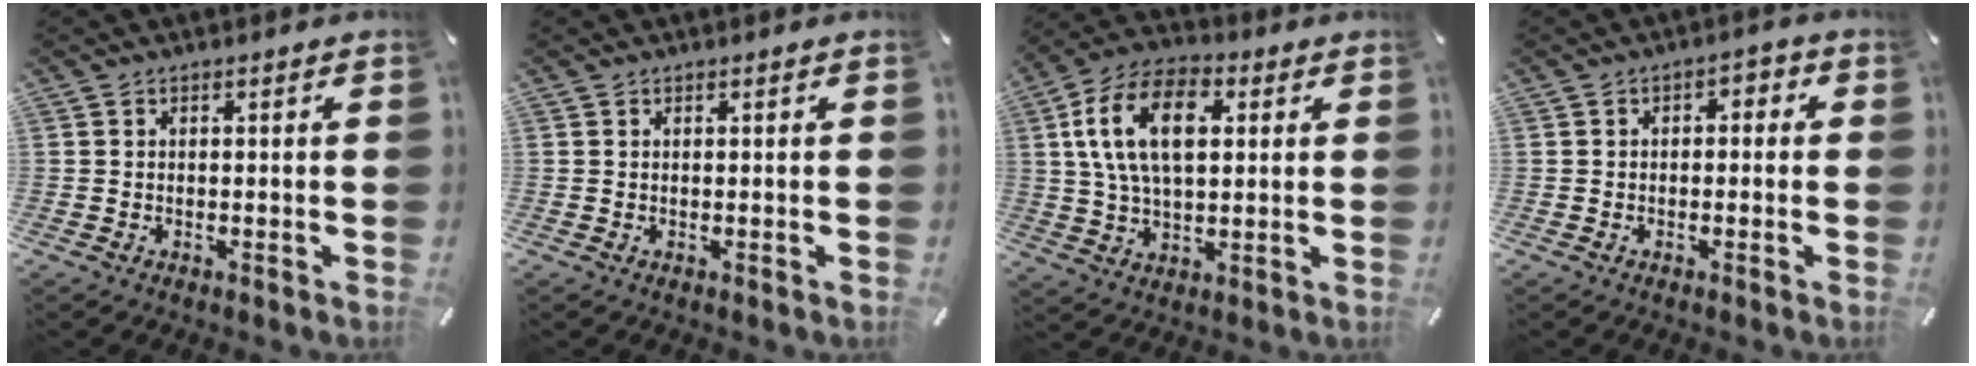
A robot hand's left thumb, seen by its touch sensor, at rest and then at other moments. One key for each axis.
{"total": 0.0}
{"total": 15.3, "fx": 3.6, "fy": 9.3, "fz": 11.6, "tx": -0.249, "ty": 0.014, "tz": 0.062}
{"total": 2.3, "fx": -1.6, "fy": 1.3, "fz": 0.8, "tx": -0.014, "ty": 0.015, "tz": -0.035}